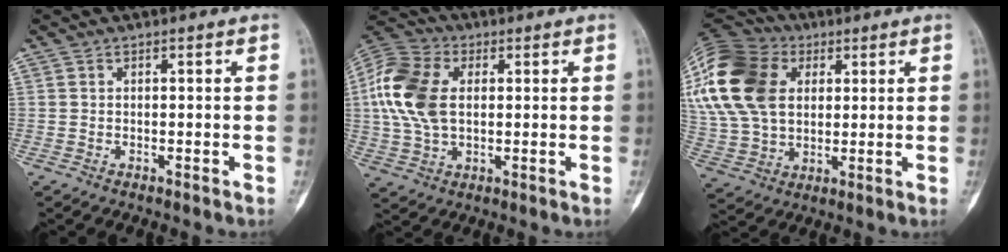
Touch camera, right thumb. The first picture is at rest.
{"total": 14.2, "force": [2.1, 9.0, 10.8], "torque": [-0.230, 0.014, 0.033]}
{"total": 25.4, "force": [7.2, 18.2, 16.2], "torque": [-0.365, 0.039, 0.139]}